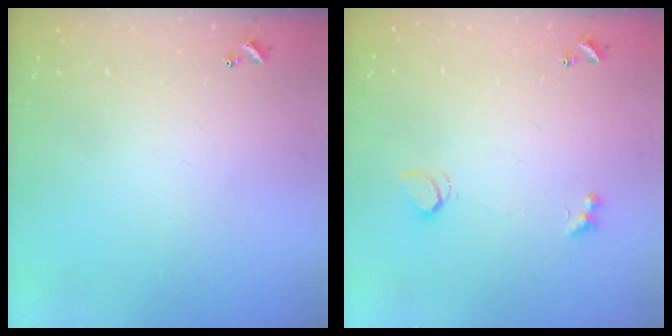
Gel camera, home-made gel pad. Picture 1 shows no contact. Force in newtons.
{"total": 2.2, "press": 2.1, "slide": 0.6}